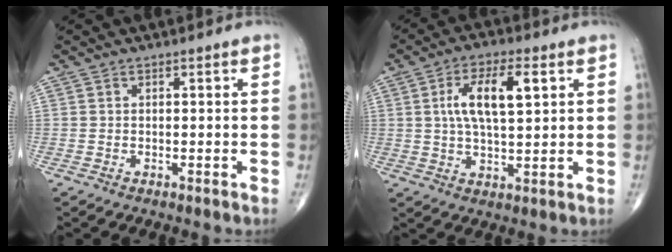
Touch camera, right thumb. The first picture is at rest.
{"total": 10.4, "force": [2.8, 4.0, 9.2], "torque": [-0.165, 0.002, 0.050]}